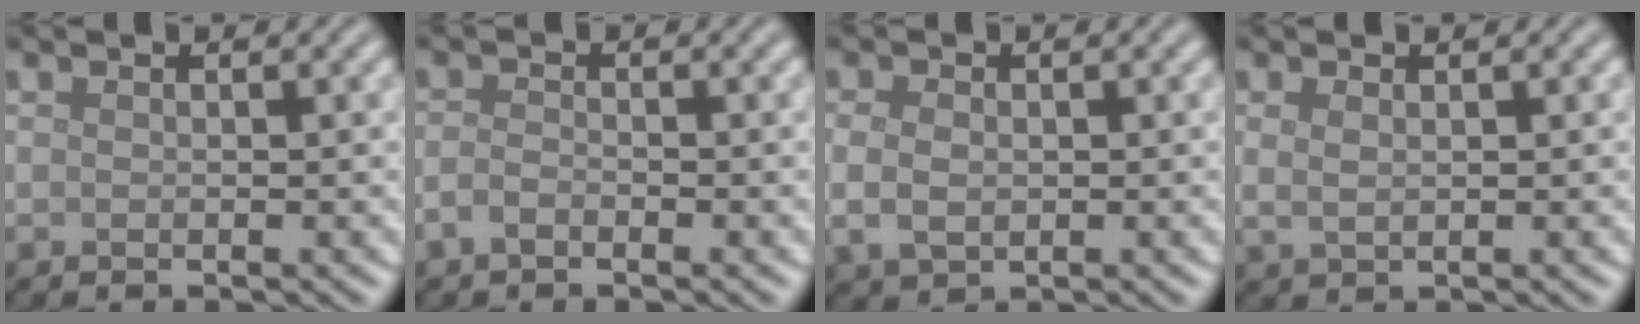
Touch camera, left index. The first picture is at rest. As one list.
[{"total": 1.3, "force": [-0.8, 0.6, 0.7], "torque": [-0.017, 0.002, -0.020]}, {"total": 2.7, "force": [0.0, 2.0, 1.8], "torque": [-0.039, 0.000, -0.002]}, {"total": 1.2, "force": [0.5, 0.6, 0.9], "torque": [-0.023, -0.003, 0.013]}]